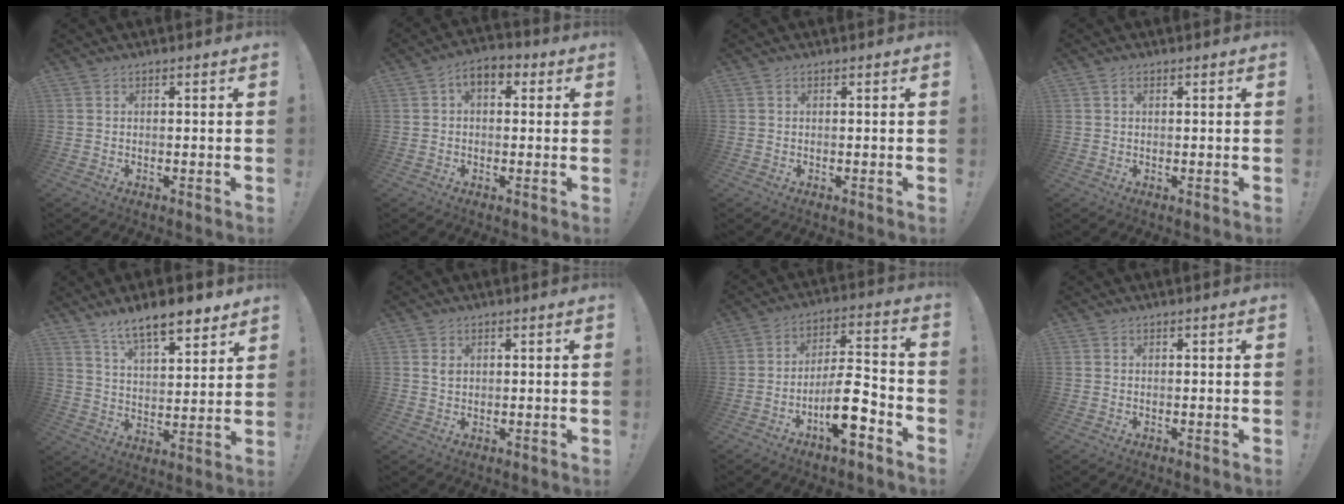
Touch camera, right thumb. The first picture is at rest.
{"total": 5.8, "force": [1.5, 3.7, 4.3], "torque": [-0.072, 0.003, 0.030]}
{"total": 0.0}
{"total": 1.1, "force": [0.5, 0.8, 0.7], "torque": [-0.009, 0.001, 0.008]}
{"total": 11.8, "force": [8.9, 4.0, 6.6], "torque": [-0.107, -0.057, 0.156]}
{"total": 1.5, "force": [0.8, 0.9, 0.7], "torque": [-0.009, -0.001, 0.014]}
{"total": 13.9, "force": [-6.5, 4.6, 11.4], "torque": [-0.180, 0.037, -0.106]}
{"total": 0.0}